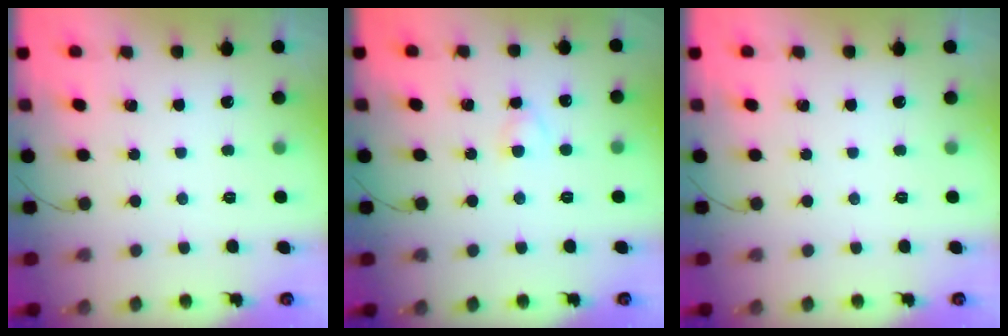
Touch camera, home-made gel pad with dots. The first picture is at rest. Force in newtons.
{"total": 2.4, "press": 2.2, "slide": 1.0}
{"total": 0.0}